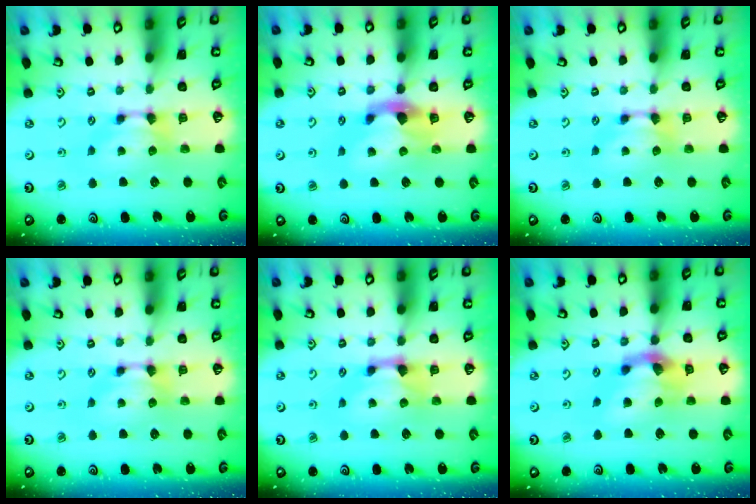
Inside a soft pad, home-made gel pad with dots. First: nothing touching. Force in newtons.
{"total": 2.8, "press": 2.5, "slide": 1.3}
{"total": 0.0}
{"total": 0.0}
{"total": 1.6, "press": 1.1, "slide": 1.1}
{"total": 5.2, "press": 4.6, "slide": 2.2}